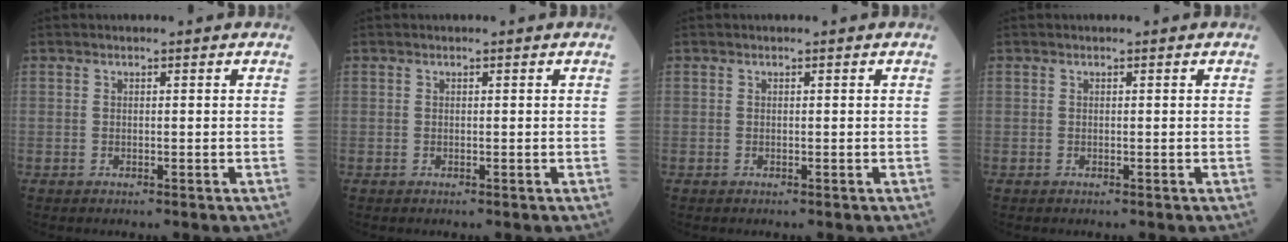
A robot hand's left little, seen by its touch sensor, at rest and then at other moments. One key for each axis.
{"total": 0.0}
{"total": 0.0}
{"total": 0.0}